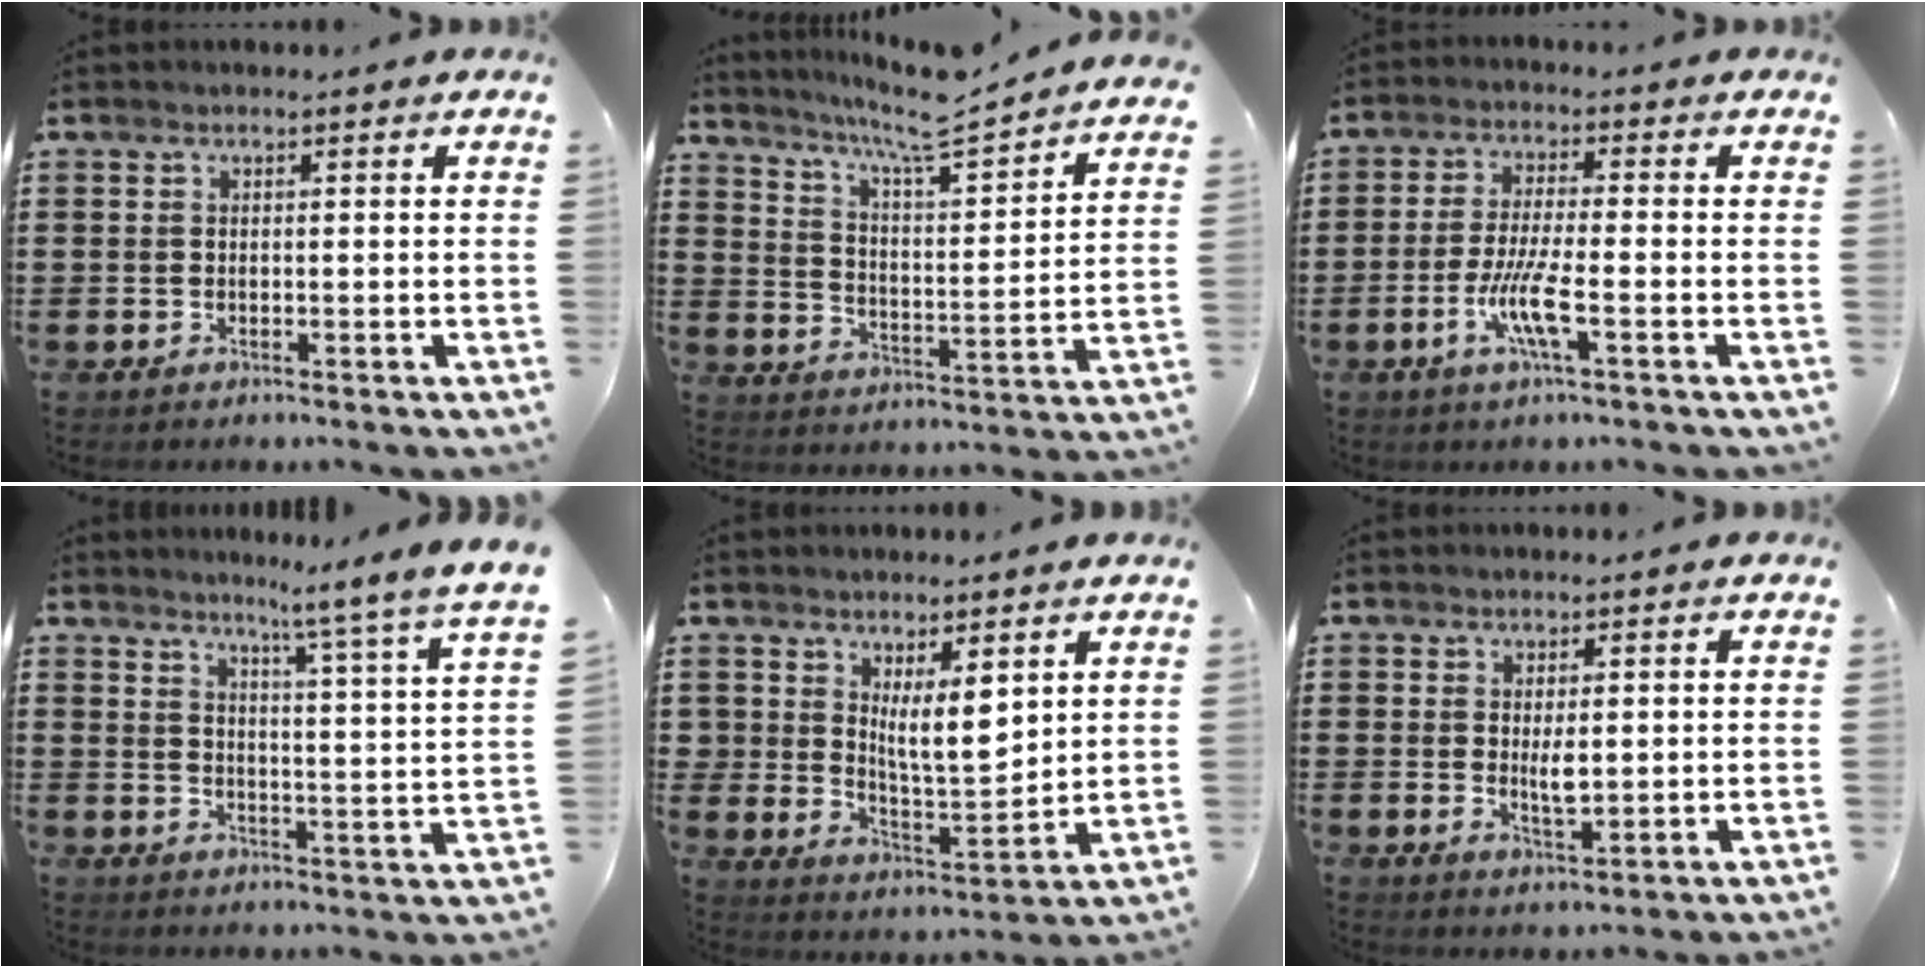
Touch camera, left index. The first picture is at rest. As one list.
[{"total": 6.9, "force": [6.3, -0.2, 2.8], "torque": [-0.074, -0.054, 0.098]}, {"total": 6.9, "force": [-2.6, 1.0, 6.3], "torque": [-0.130, -0.013, -0.054]}, {"total": 5.9, "force": [4.9, -2.1, 2.5], "torque": [-0.053, -0.050, 0.069]}, {"total": 7.2, "force": [4.5, 2.8, 4.9], "torque": [-0.091, -0.022, 0.079]}, {"total": 3.1, "force": [0.4, 1.0, 2.9], "torque": [-0.048, -0.003, 0.005]}]